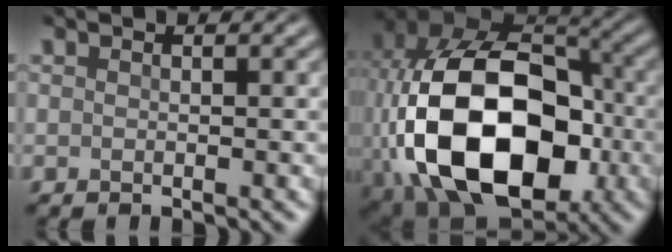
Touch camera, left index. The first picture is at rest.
{"total": 19.3, "force": [-3.0, 12.9, 14.0], "torque": [-0.292, -0.017, -0.040]}